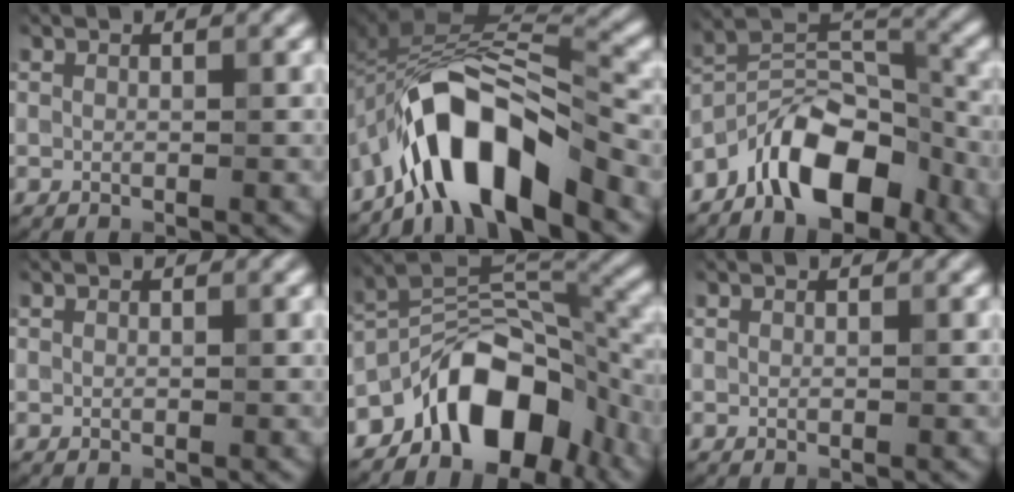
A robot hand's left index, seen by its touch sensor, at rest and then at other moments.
{"total": 9.3, "force": [-5.6, 3.3, 6.6], "torque": [-0.097, 0.016, -0.100]}
{"total": 8.1, "force": [-5.2, 3.5, 5.1], "torque": [-0.064, 0.012, -0.100]}
{"total": 0.0}
{"total": 9.9, "force": [-5.4, 5.2, 6.5], "torque": [-0.075, 0.010, -0.096]}
{"total": 0.0}